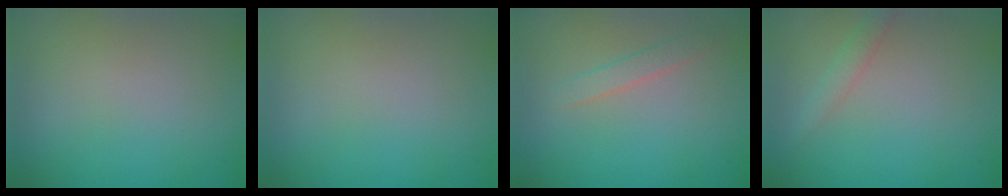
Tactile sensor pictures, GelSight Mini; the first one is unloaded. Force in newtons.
{"total": 0.0}
{"total": 1.4, "press": 1.4, "slide": 0.0}
{"total": 1.3, "press": 1.3, "slide": 0.1}